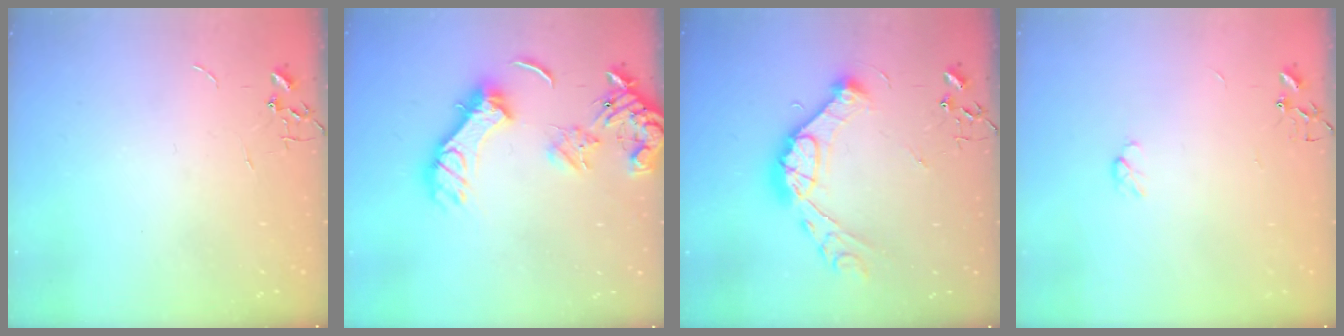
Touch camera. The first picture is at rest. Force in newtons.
{"total": 15.8, "press": 15.6, "slide": 2.2}
{"total": 15.3, "press": 15.2, "slide": 1.5}
{"total": 3.3, "press": 3.3, "slide": 0.6}